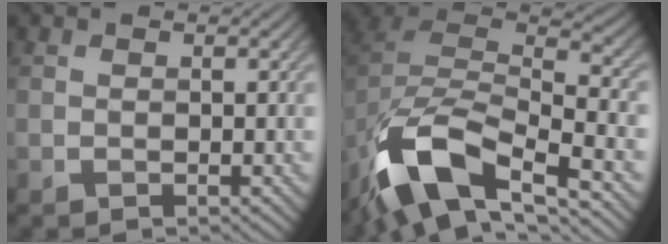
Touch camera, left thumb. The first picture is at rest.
{"total": 14.5, "force": [-9.1, 6.2, 9.4], "torque": [-0.217, -0.027, -0.154]}